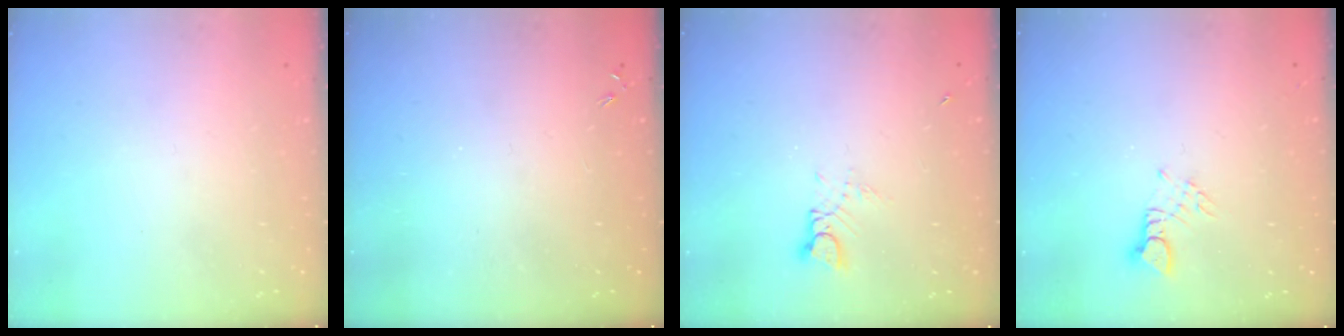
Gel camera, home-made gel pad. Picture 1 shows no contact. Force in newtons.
{"total": 0.0}
{"total": 2.8, "press": 2.8, "slide": 0.4}
{"total": 2.9, "press": 2.9, "slide": 0.1}